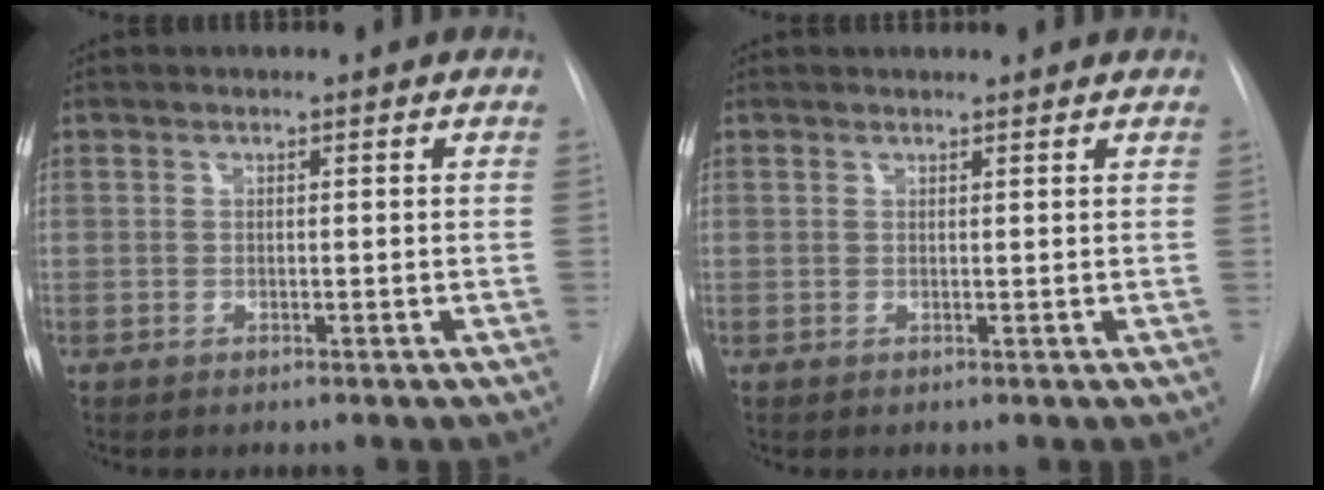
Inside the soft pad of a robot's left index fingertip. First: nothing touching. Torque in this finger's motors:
{"motor_torque": [0.05, -0.04, -0.09, 0.01]}